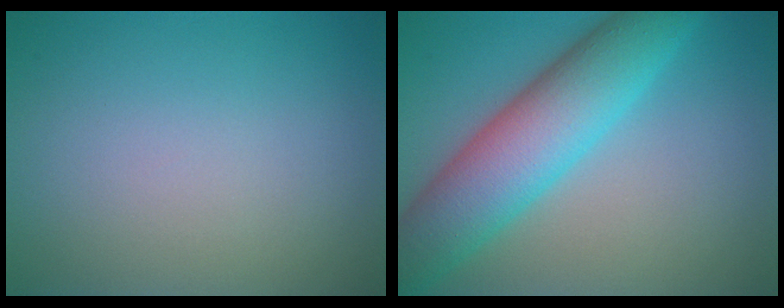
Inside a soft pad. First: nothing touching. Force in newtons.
{"total": 8.8, "press": 8.8, "slide": 0.2}